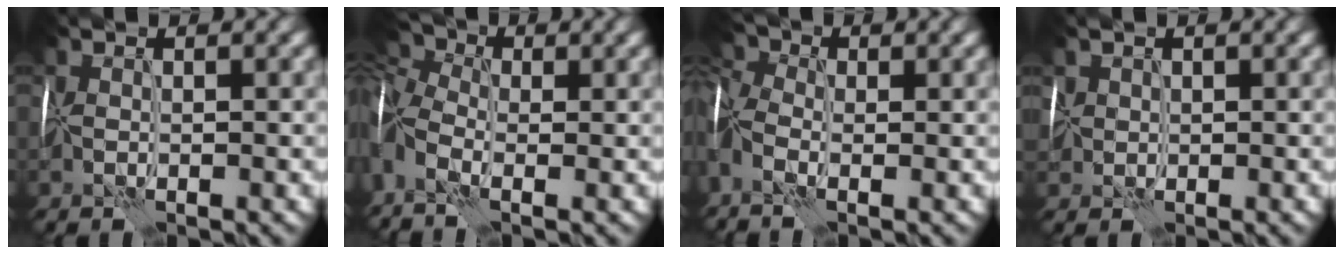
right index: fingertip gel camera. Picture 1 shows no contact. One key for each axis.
{"total": 8.5, "fx": -1.6, "fy": 4.8, "fz": 6.8, "tx": -0.163, "ty": -0.011, "tz": -0.032}
{"total": 6.7, "fx": -0.3, "fy": 4.3, "fz": 5.2, "tx": -0.123, "ty": 0.018, "tz": -0.012}
{"total": 0.9, "fx": 0.4, "fy": 0.8, "fz": 0.0, "tx": -0.005, "ty": 0.002, "tz": 0.007}